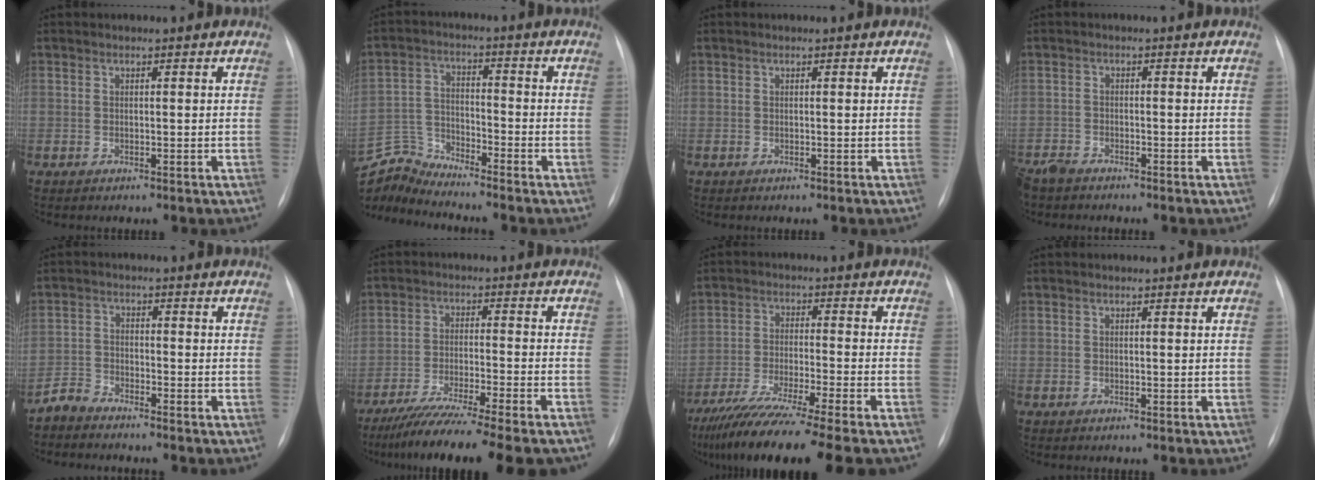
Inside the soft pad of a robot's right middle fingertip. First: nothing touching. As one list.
[{"total": 7.2, "force": [-7.1, -1.0, -0.7], "torque": [0.004, 0.008, -0.137]}, {"total": 0.0}, {"total": 3.6, "force": [-3.3, 1.1, 1.0], "torque": [-0.017, -0.008, -0.062]}, {"total": 2.9, "force": [-2.8, 0.5, -0.1], "torque": [0.004, -0.008, -0.059]}, {"total": 14.5, "force": [-11.9, -0.3, 8.3], "torque": [-0.136, -0.041, -0.188]}, {"total": 16.6, "force": [-13.1, -0.9, 10.1], "torque": [-0.174, -0.051, -0.214]}, {"total": 0.0}]